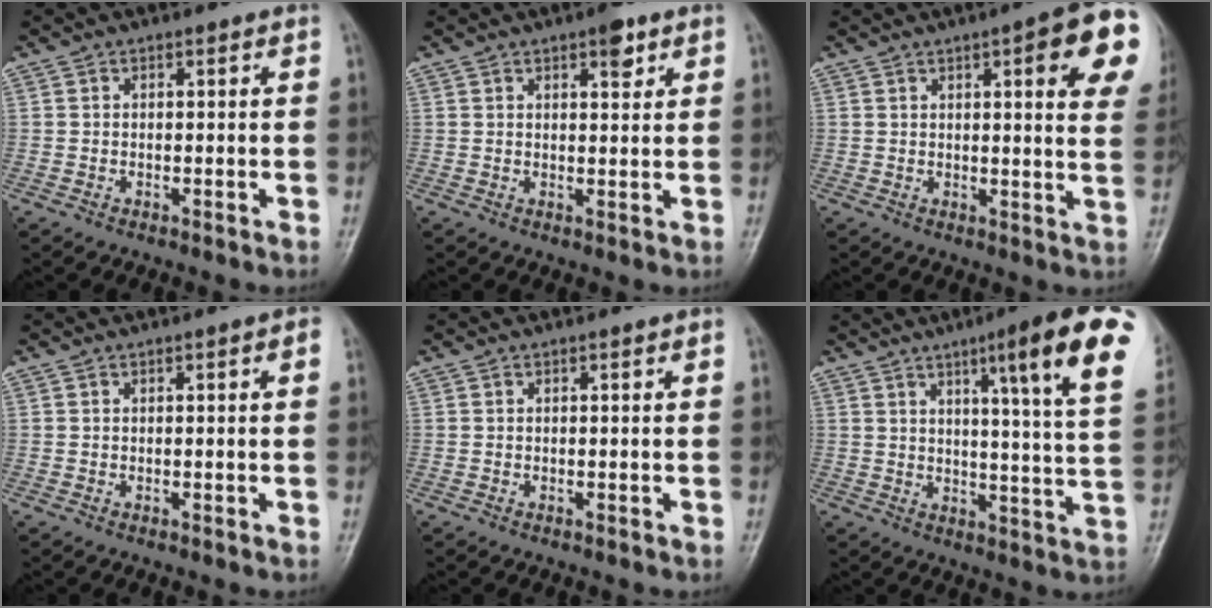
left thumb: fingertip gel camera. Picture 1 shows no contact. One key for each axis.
{"total": 3.6, "fx": 2.2, "fy": 1.3, "fz": 2.6, "tx": -0.025, "ty": -0.009, "tz": 0.028}
{"total": 14.0, "fx": 5.3, "fy": 3.0, "fz": 12.6, "tx": -0.128, "ty": -0.012, "tz": 0.056}
{"total": 1.9, "fx": 0.6, "fy": 0.2, "fz": 1.8, "tx": -0.025, "ty": 0.003, "tz": 0.007}
{"total": 0.9, "fx": 0.4, "fy": 0.0, "fz": 0.8, "tx": -0.014, "ty": 0.001, "tz": 0.004}
{"total": 18.0, "fx": 8.6, "fy": 1.5, "fz": 15.7, "tx": -0.197, "ty": -0.032, "tz": 0.109}